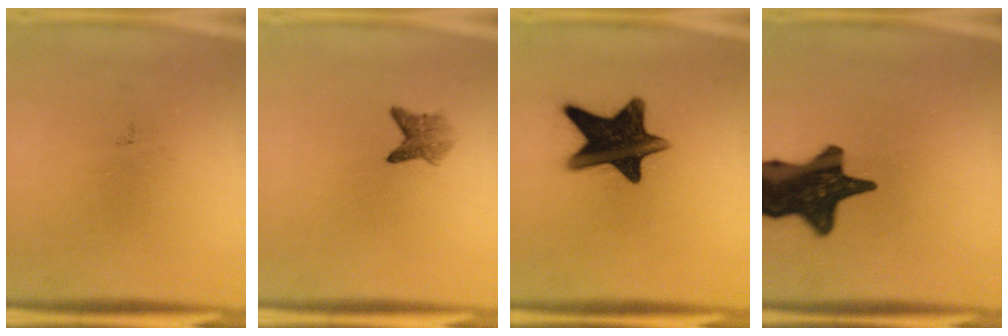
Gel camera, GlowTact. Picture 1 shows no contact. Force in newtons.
{"total": 2.7}
{"total": 15.0}
{"total": 17.7}